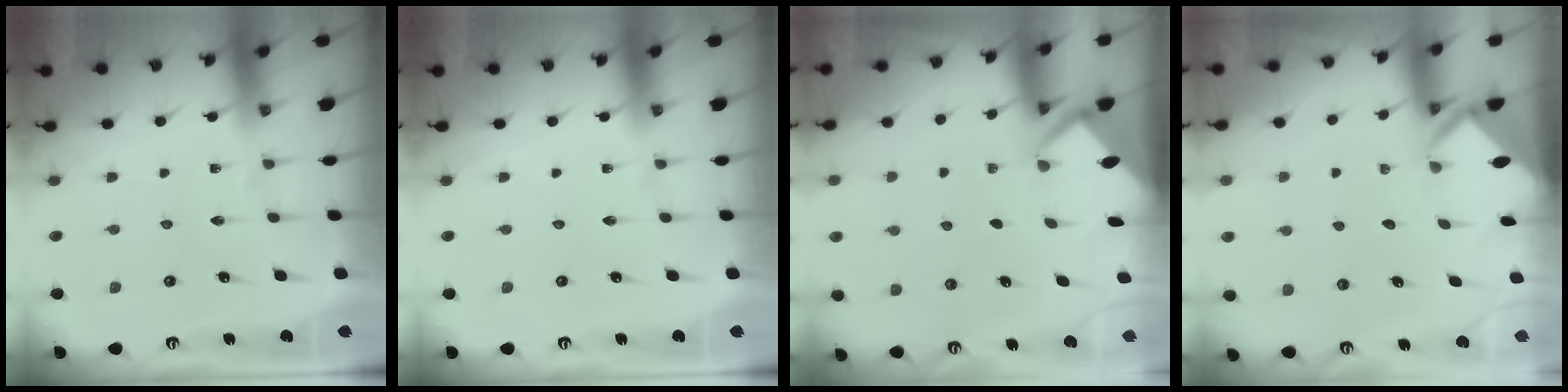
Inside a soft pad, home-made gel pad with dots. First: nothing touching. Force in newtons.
{"total": 0.0}
{"total": 2.7, "press": 2.6, "slide": 0.3}
{"total": 3.0, "press": 3.0, "slide": 0.1}